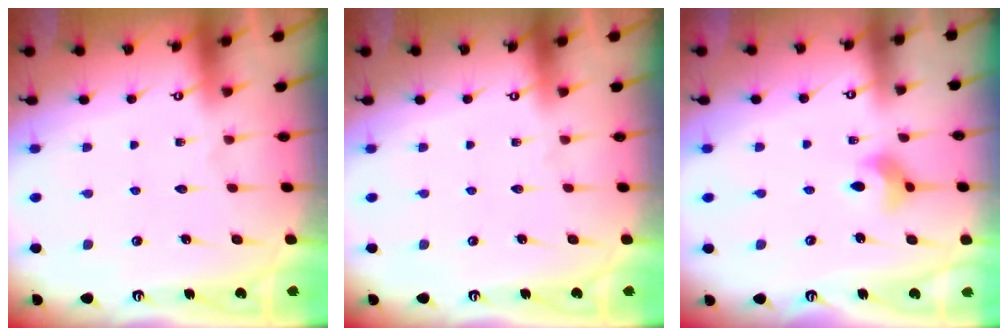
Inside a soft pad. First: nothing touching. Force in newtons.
{"total": 0.0}
{"total": 6.5, "press": 6.5, "slide": 0.5}